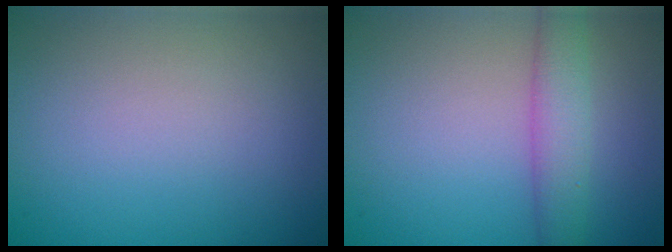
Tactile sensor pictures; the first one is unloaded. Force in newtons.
{"total": 3.4, "press": 3.4, "slide": 0.1}